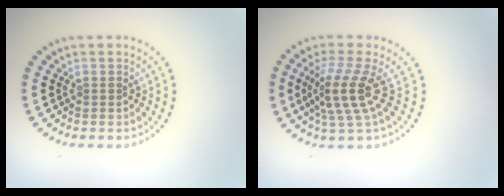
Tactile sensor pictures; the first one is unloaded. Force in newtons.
{"total": 3.9, "press": 2.7, "slide": 2.7}